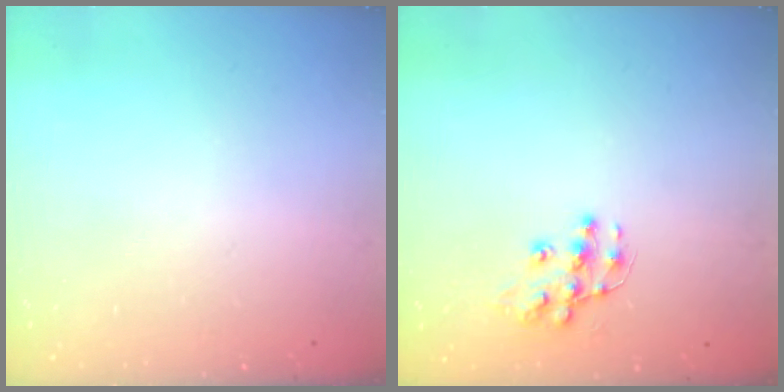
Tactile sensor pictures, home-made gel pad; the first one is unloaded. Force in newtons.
{"total": 10.5, "press": 10.4, "slide": 0.5}